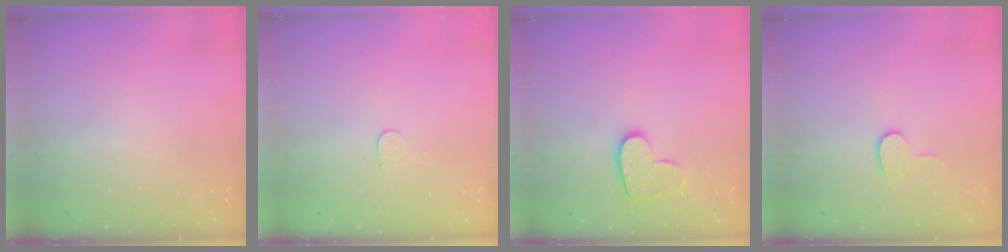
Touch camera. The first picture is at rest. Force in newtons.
{"total": 3.7, "press": 3.7, "slide": 0.3}
{"total": 10.2, "press": 10.1, "slide": 0.5}
{"total": 3.8, "press": 3.8, "slide": 0.4}